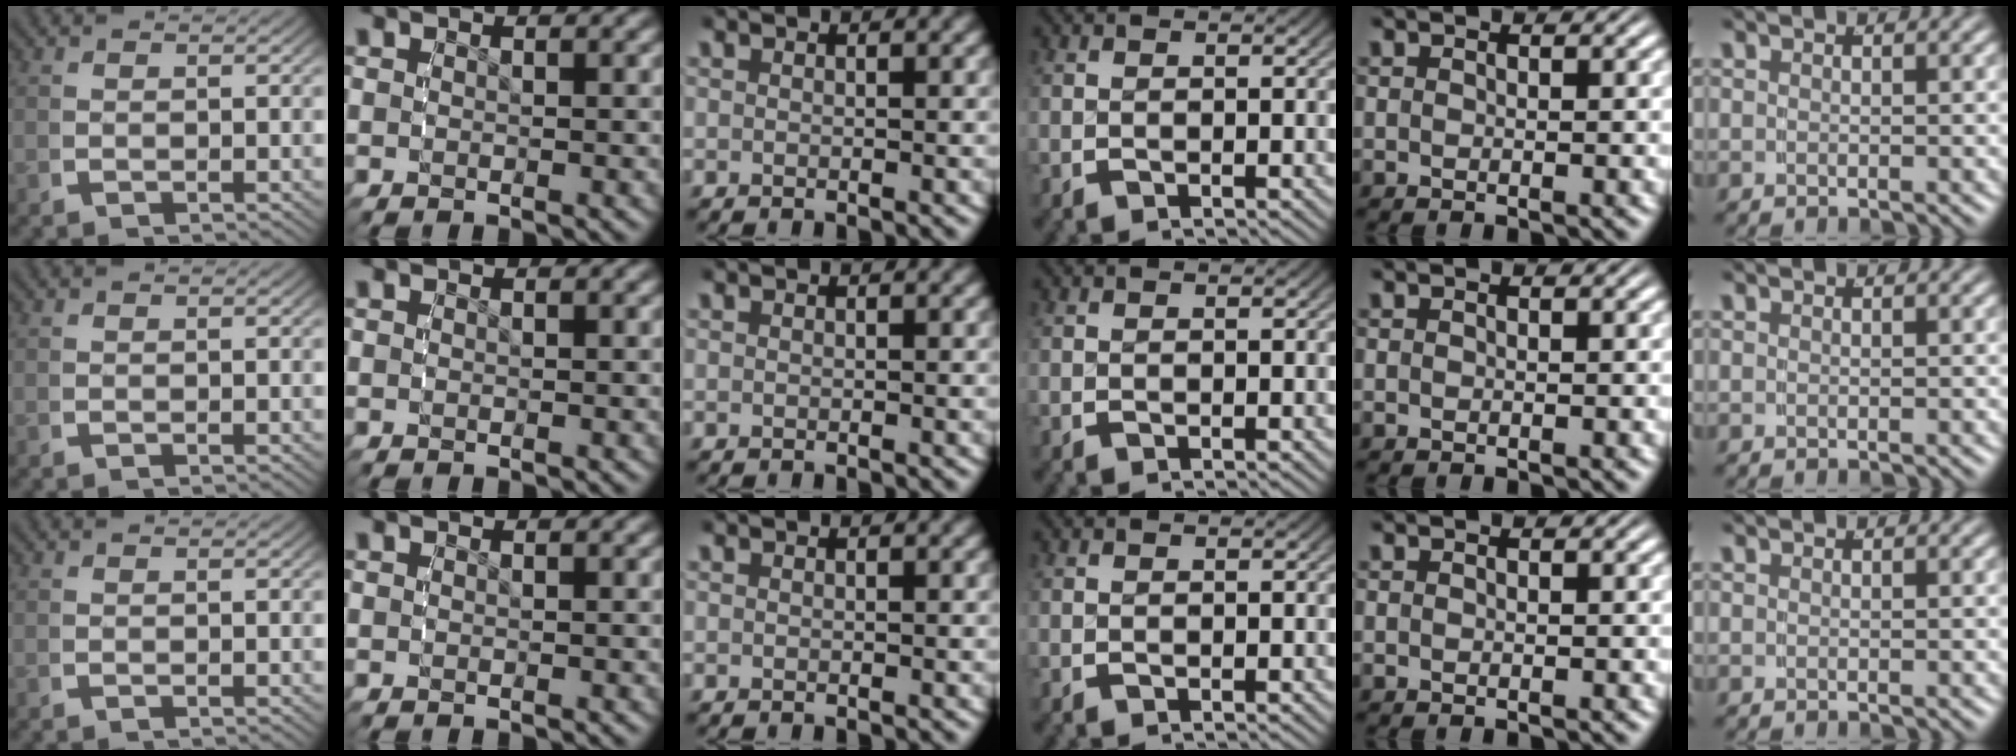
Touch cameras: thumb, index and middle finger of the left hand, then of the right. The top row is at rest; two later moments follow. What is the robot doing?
{"motion": "reach", "object": "shoes"}